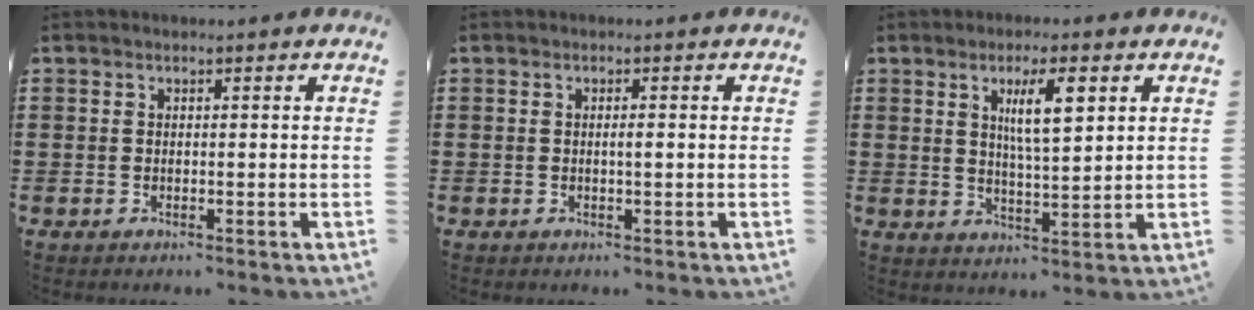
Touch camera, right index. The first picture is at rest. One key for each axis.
{"total": 1.1, "fx": -0.1, "fy": 0.1, "fz": 1.1, "tx": -0.020, "ty": -0.003, "tz": -0.001}
{"total": 6.5, "fx": 2.5, "fy": 1.3, "fz": 5.8, "tx": -0.103, "ty": 0.001, "tz": 0.037}